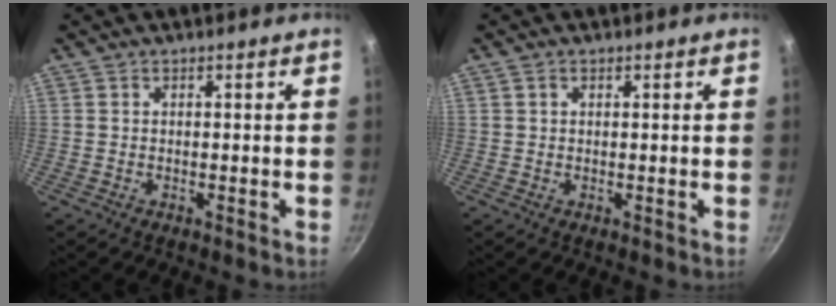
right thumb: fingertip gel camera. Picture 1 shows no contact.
{"total": 0.7, "force": [0.4, 0.5, 0.4], "torque": [-0.004, 0.000, 0.007]}